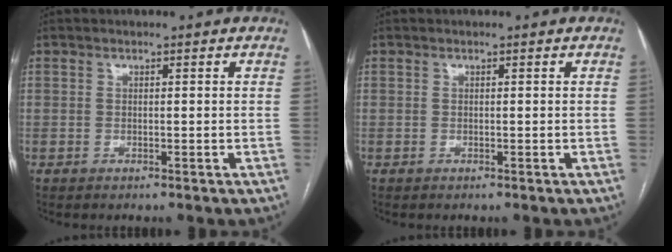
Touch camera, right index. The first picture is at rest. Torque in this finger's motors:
{"motor_torque": [0.00, 0.00, 0.00, 0.00]}